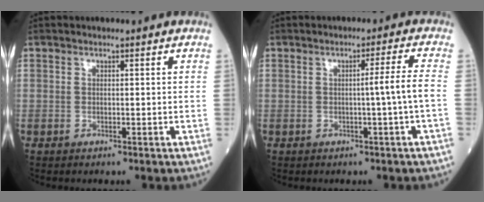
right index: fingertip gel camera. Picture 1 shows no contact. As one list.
[{"total": 3.7, "force": [-0.7, -1.4, 3.3], "torque": [-0.051, 0.005, -0.010]}]